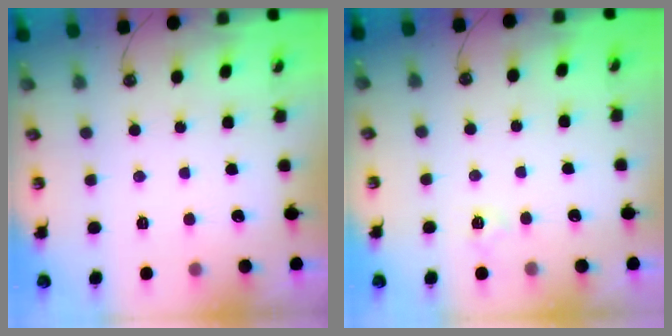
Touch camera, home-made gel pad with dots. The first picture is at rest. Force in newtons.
{"total": 3.4, "press": 3.3, "slide": 0.5}